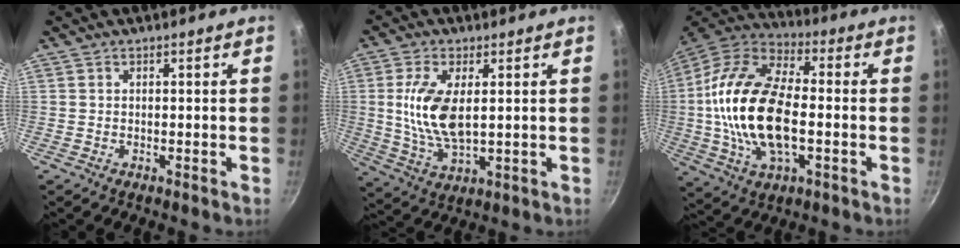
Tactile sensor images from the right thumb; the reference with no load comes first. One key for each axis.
{"total": 10.9, "fx": 1.5, "fy": 5.1, "fz": 9.5, "tx": -0.188, "ty": -0.008, "tz": 0.034}
{"total": 22.2, "fx": -1.5, "fy": 11.7, "fz": 18.8, "tx": -0.360, "ty": 0.028, "tz": -0.037}